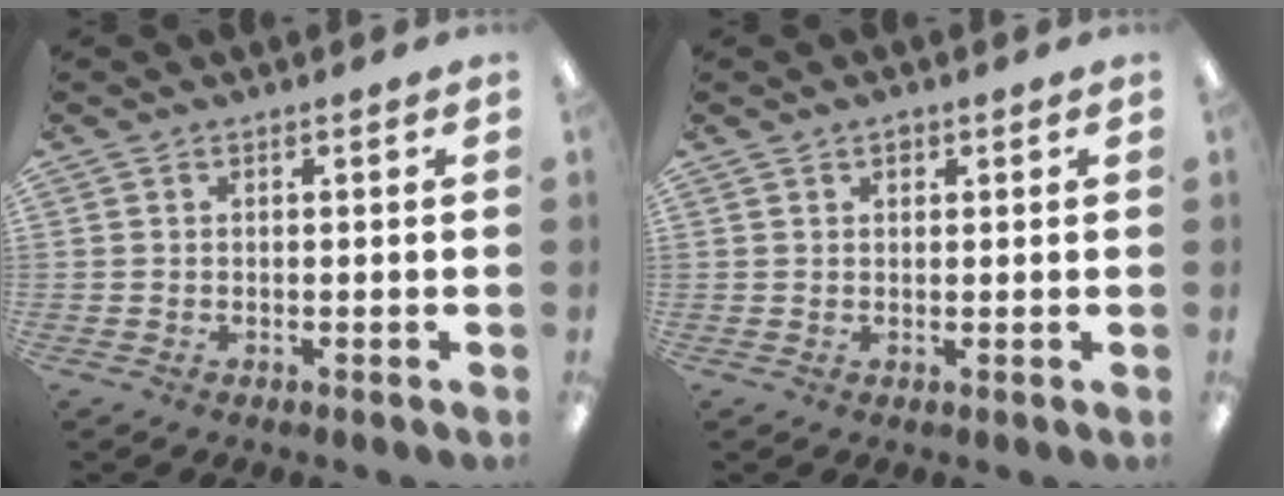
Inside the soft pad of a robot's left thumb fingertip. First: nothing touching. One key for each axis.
{"total": 1.4, "fx": 1.0, "fy": 0.8, "fz": 0.5, "tx": -0.003, "ty": -0.001, "tz": 0.017}